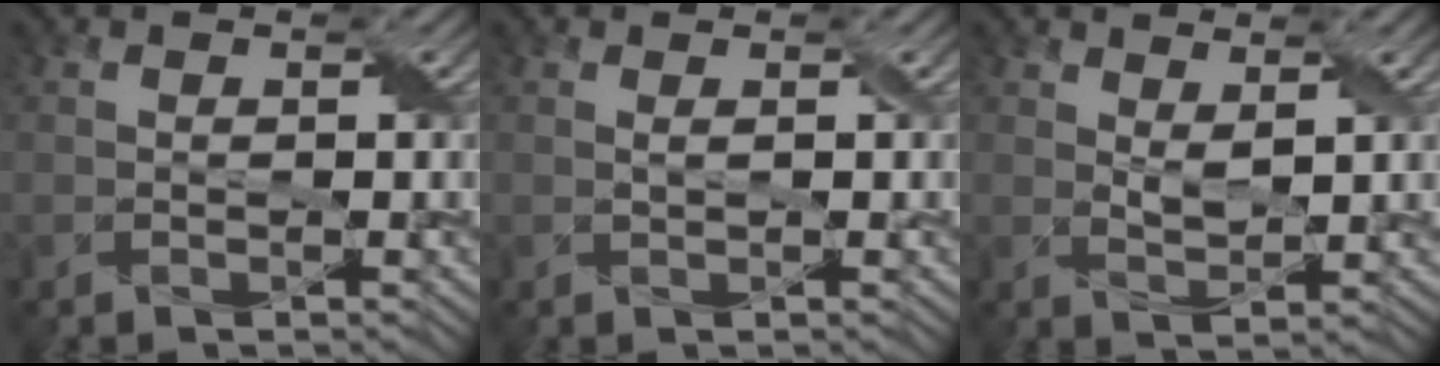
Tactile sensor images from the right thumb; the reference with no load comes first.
{"total": 0.6, "force": [0.2, 0.0, 0.5], "torque": [-0.014, 0.003, 0.004]}
{"total": 2.1, "force": [1.4, 0.6, 1.4], "torque": [-0.037, -0.005, 0.030]}